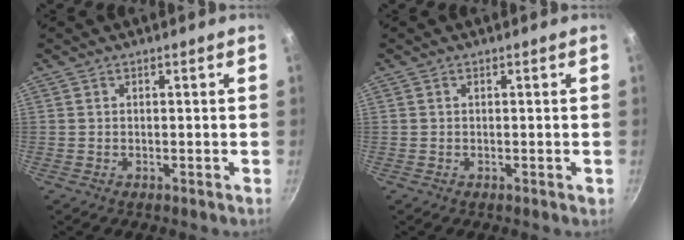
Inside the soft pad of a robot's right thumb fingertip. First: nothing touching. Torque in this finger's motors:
{"motor_torque": [0.08, 0.33, -0.27, 0.09, 0.03]}